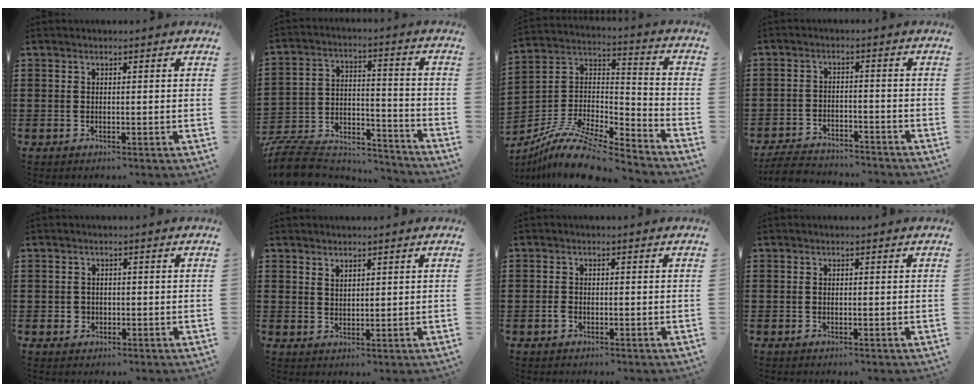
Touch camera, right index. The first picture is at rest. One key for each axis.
{"total": 9.1, "fx": -8.5, "fy": 2.4, "fz": 2.0, "tx": -0.050, "ty": 0.014, "tz": -0.171}
{"total": 12.1, "fx": -9.8, "fy": 2.8, "fz": 6.5, "tx": -0.134, "ty": 0.024, "tz": -0.192}
{"total": 5.0, "fx": -4.9, "fy": 0.9, "fz": 0.7, "tx": -0.024, "ty": 0.007, "tz": -0.103}
{"total": 1.4, "fx": -0.3, "fy": 1.4, "fz": 0.2, "tx": -0.008, "ty": 0.004, "tz": -0.008}
{"total": 1.8, "fx": 1.6, "fy": 0.7, "fz": 0.1, "tx": -0.004, "ty": 0.002, "tz": 0.032}
{"total": 1.1, "fx": -0.5, "fy": 0.7, "fz": 0.6, "tx": -0.014, "ty": -0.001, "tz": -0.010}
{"total": 0.0}